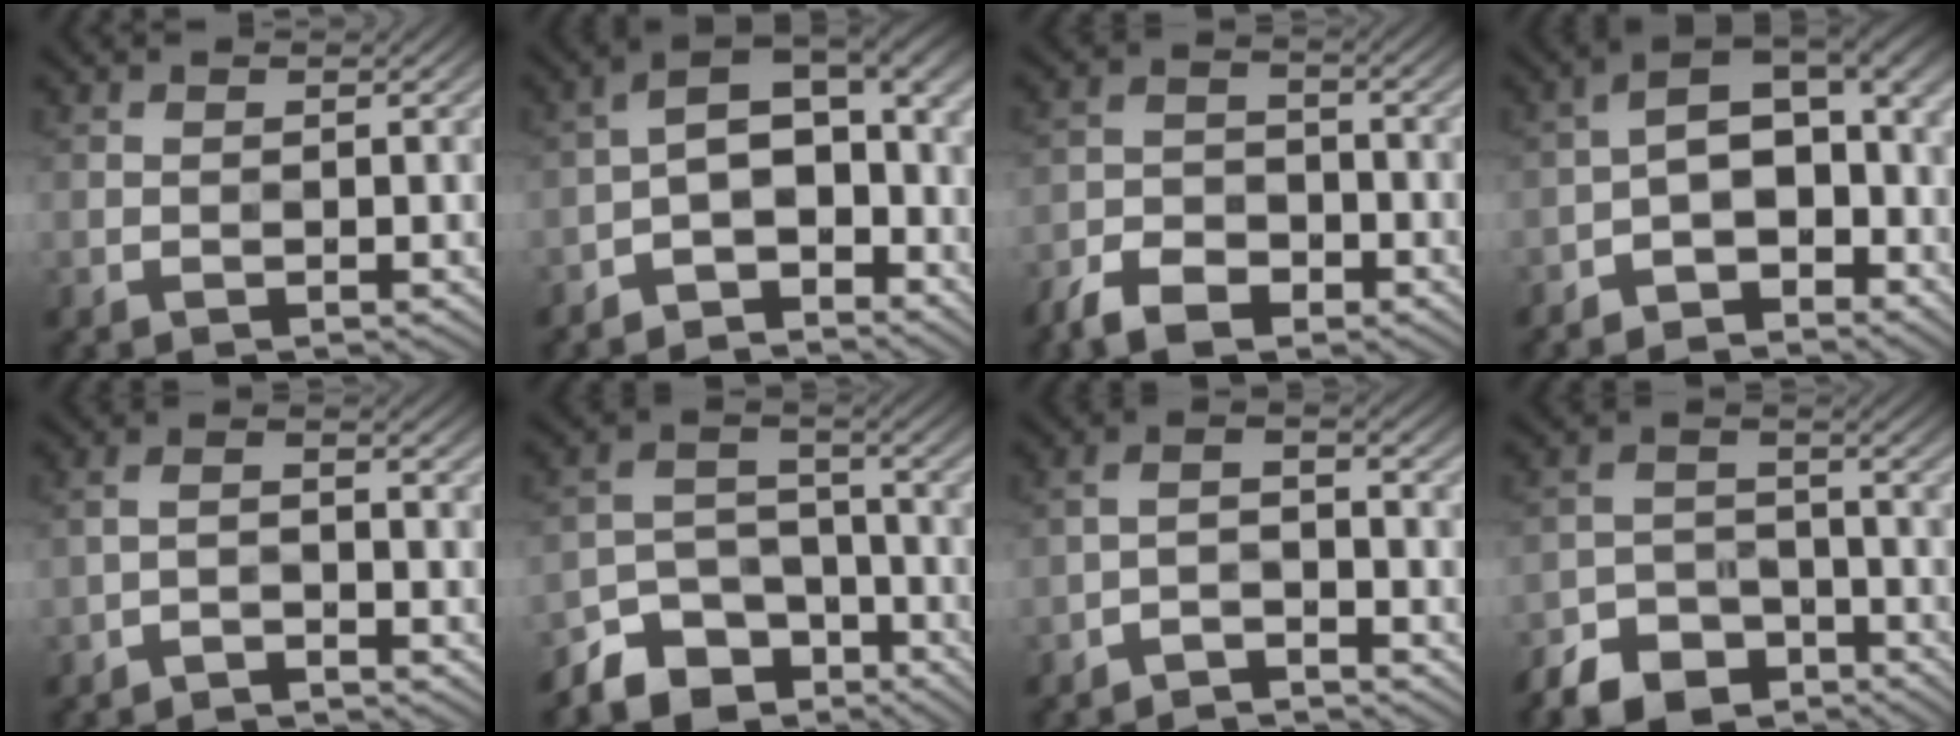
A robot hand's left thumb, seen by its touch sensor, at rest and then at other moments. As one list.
[{"total": 9.1, "force": [-4.4, 4.8, 6.4], "torque": [-0.090, 0.004, -0.087]}, {"total": 6.9, "force": [-4.9, 3.6, 3.3], "torque": [-0.067, -0.006, -0.104]}, {"total": 9.0, "force": [-4.2, 4.8, 6.3], "torque": [-0.090, 0.000, -0.078]}, {"total": 2.3, "force": [-1.8, 0.5, 1.4], "torque": [-0.032, 0.004, -0.043]}, {"total": 9.9, "force": [-7.1, 5.8, 3.7], "torque": [-0.075, -0.009, -0.123]}, {"total": 3.5, "force": [-2.9, 0.7, 1.9], "torque": [-0.039, 0.004, -0.064]}, {"total": 8.6, "force": [-6.6, 4.3, 3.4], "torque": [-0.070, -0.011, -0.125]}]